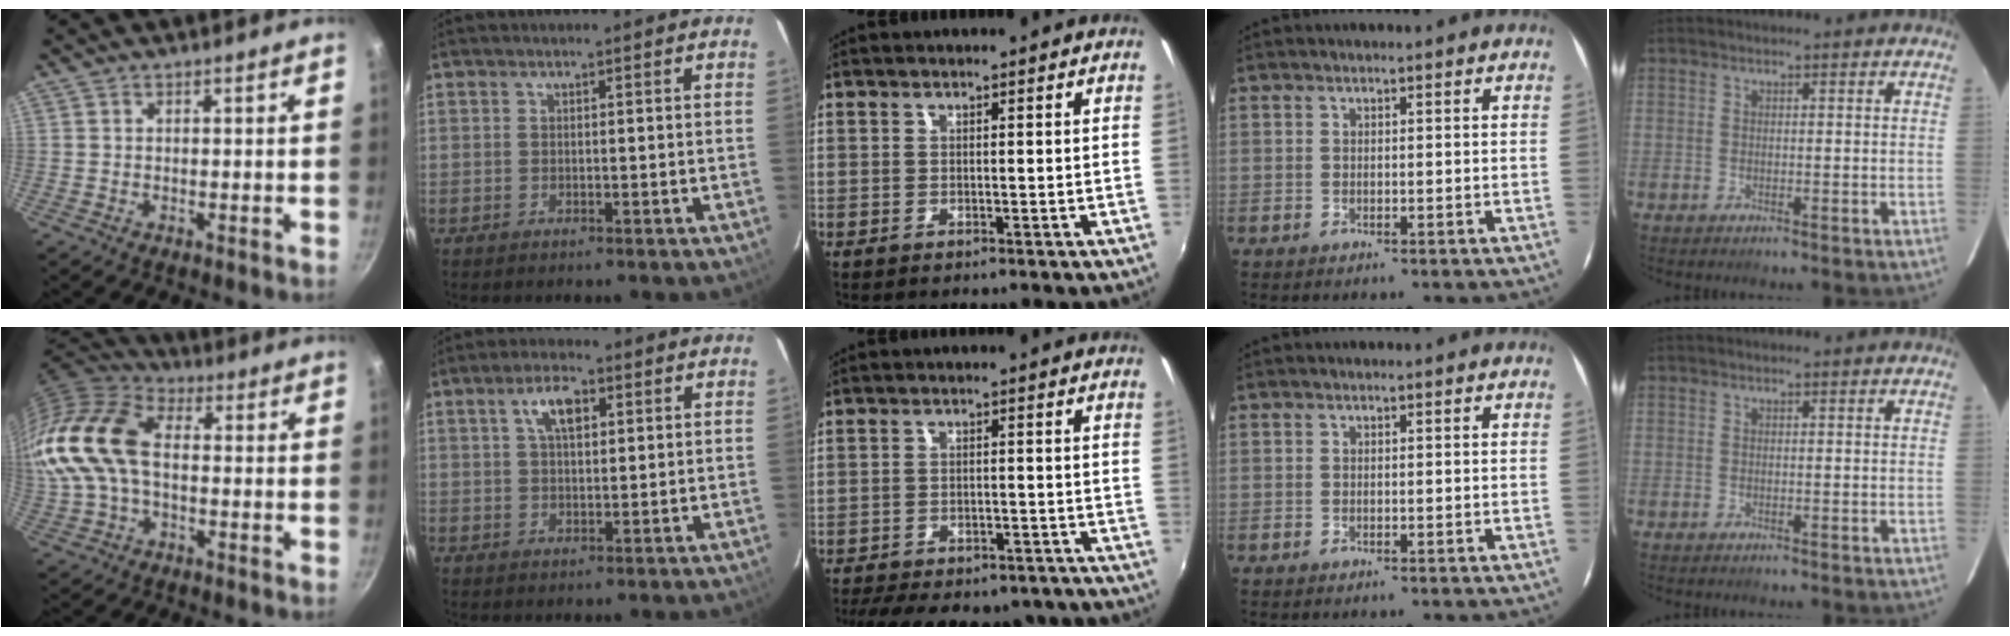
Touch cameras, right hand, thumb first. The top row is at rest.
{"thumb": {"total": 20.4, "force": [0.4, 13.2, 15.6], "torque": [-0.335, 0.034, -0.004]}, "index": {"total": 5.6, "force": [2.1, 2.6, 4.5], "torque": [-0.082, 0.013, 0.039]}, "middle": {"total": 18.2, "force": [-15.1, 6.7, 7.6], "torque": [-0.166, -0.008, -0.187]}}